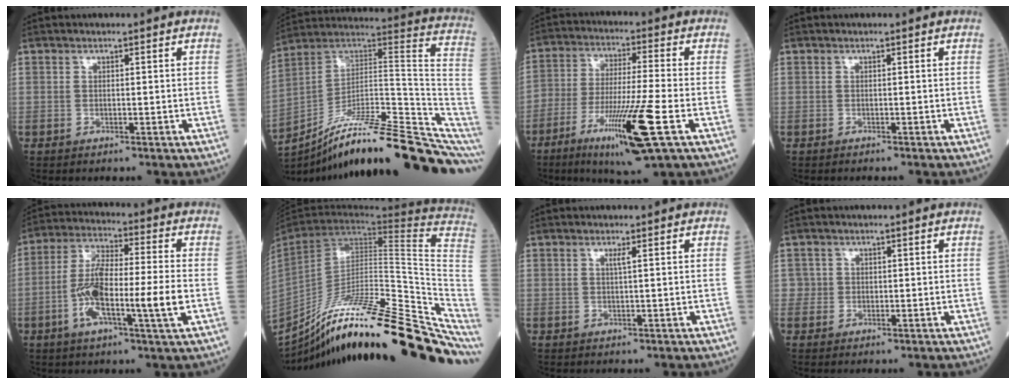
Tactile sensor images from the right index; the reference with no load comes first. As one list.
[{"total": 25.5, "force": [-18.2, 3.8, 17.5], "torque": [-0.172, 0.042, -0.285]}, {"total": 12.9, "force": [-5.8, 0.2, 11.6], "torque": [-0.219, -0.026, -0.101]}, {"total": 0.0}, {"total": 12.9, "force": [-3.2, 1.0, 12.4], "torque": [-0.238, 0.003, -0.063]}, {"total": 33.7, "force": [-24.0, 5.9, 22.9], "torque": [-0.260, -0.024, -0.357]}, {"total": 0.9, "force": [0.4, -0.2, 0.8], "torque": [-0.018, -0.001, 0.007]}, {"total": 1.5, "force": [0.2, 1.5, -0.1], "torque": [0.013, 0.004, -0.002]}]